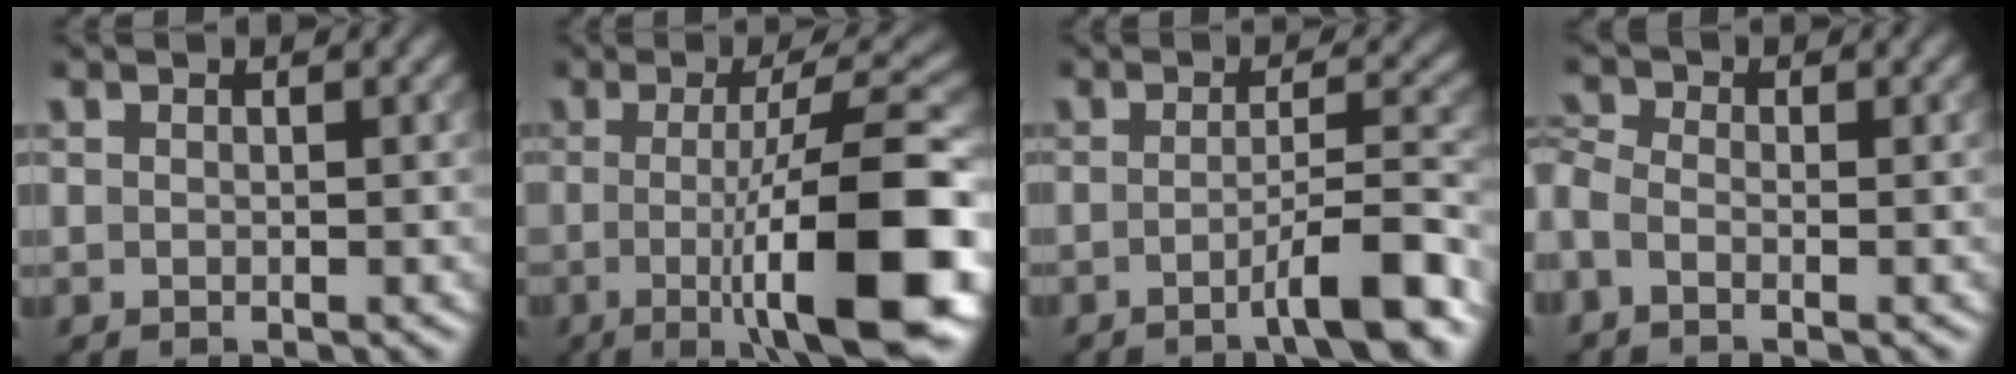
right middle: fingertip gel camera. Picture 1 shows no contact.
{"total": 12.8, "force": [-2.0, 3.1, 12.3], "torque": [-0.161, -0.007, -0.038]}
{"total": 5.9, "force": [-2.9, 0.9, 5.1], "torque": [-0.063, 0.010, -0.054]}
{"total": 2.3, "force": [-1.0, 1.1, 1.7], "torque": [-0.045, -0.004, -0.033]}